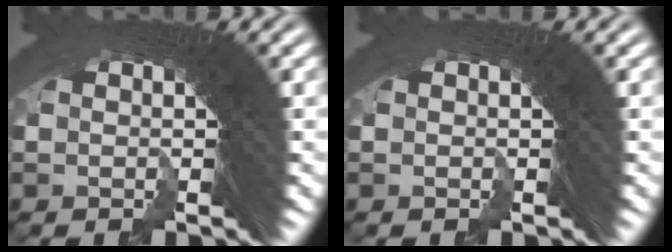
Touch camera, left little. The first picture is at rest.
{"total": 0.0}